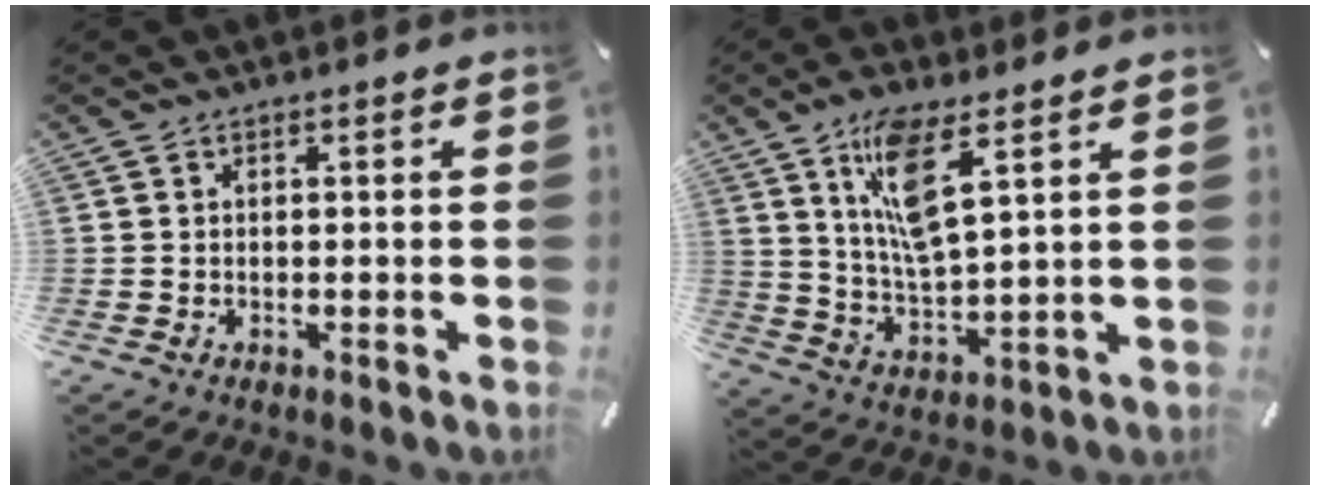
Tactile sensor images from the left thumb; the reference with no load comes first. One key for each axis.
{"total": 11.7, "fx": 6.9, "fy": 3.4, "fz": 8.8, "tx": -0.177, "ty": -0.020, "tz": 0.121}